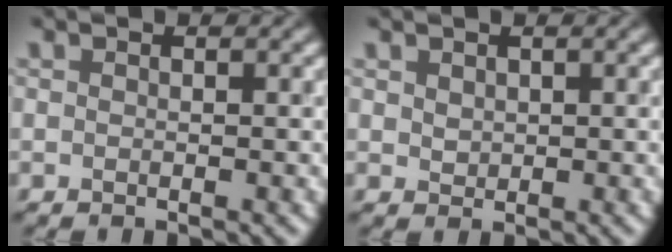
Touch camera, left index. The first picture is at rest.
{"total": 0.9, "force": [0.4, 0.8, 0.2], "torque": [-0.001, 0.003, 0.012]}